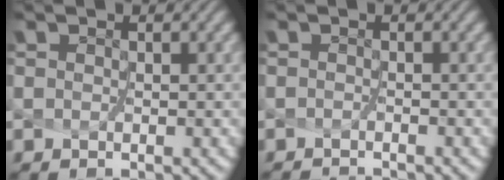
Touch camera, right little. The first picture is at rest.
{"total": 1.7, "force": [-1.5, -0.5, -0.3], "torque": [-0.002, -0.013, -0.027]}